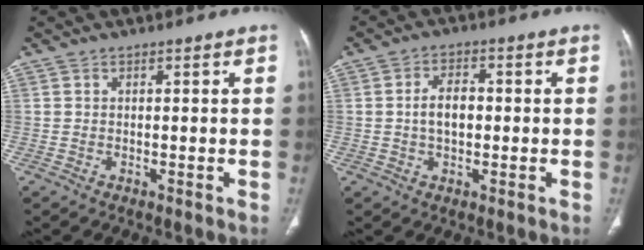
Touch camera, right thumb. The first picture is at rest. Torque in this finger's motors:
{"motor_torque": [0.90, 1.13, 0.61, -0.62, 0.25]}